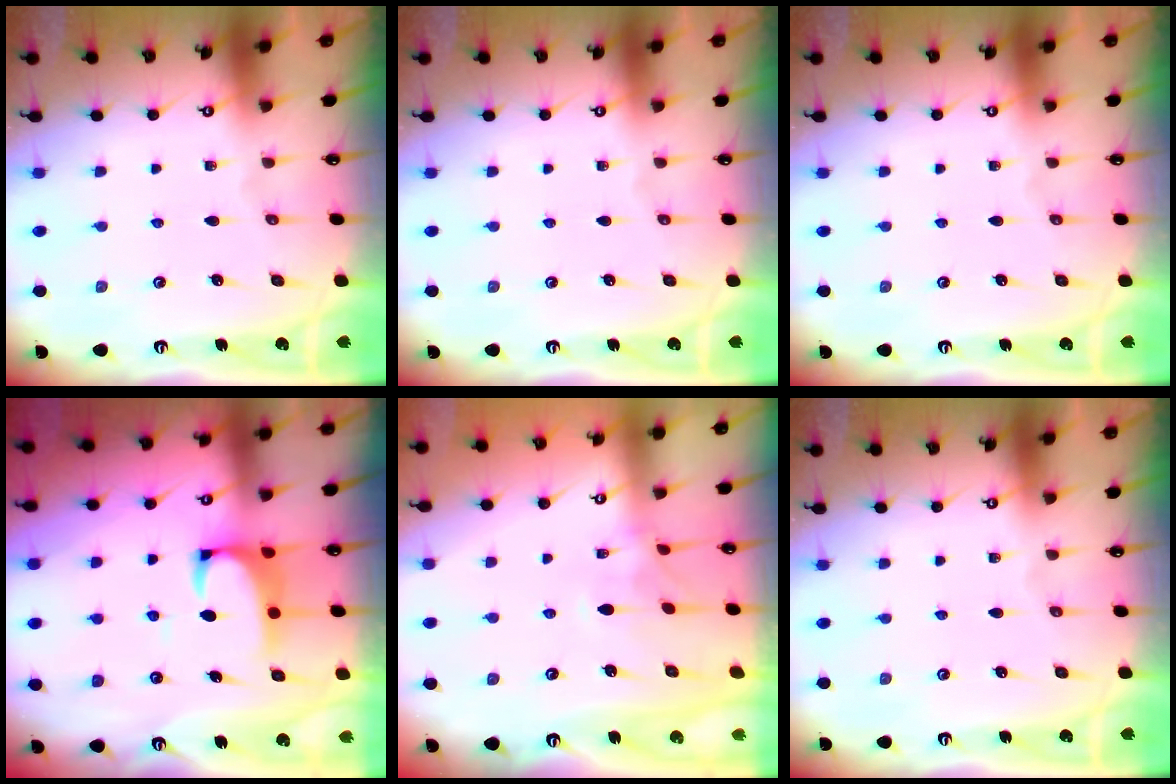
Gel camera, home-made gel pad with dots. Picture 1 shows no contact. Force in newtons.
{"total": 0.0}
{"total": 0.0}
{"total": 2.3, "press": 2.1, "slide": 0.9}
{"total": 1.2, "press": 0.8, "slide": 0.9}
{"total": 0.0}